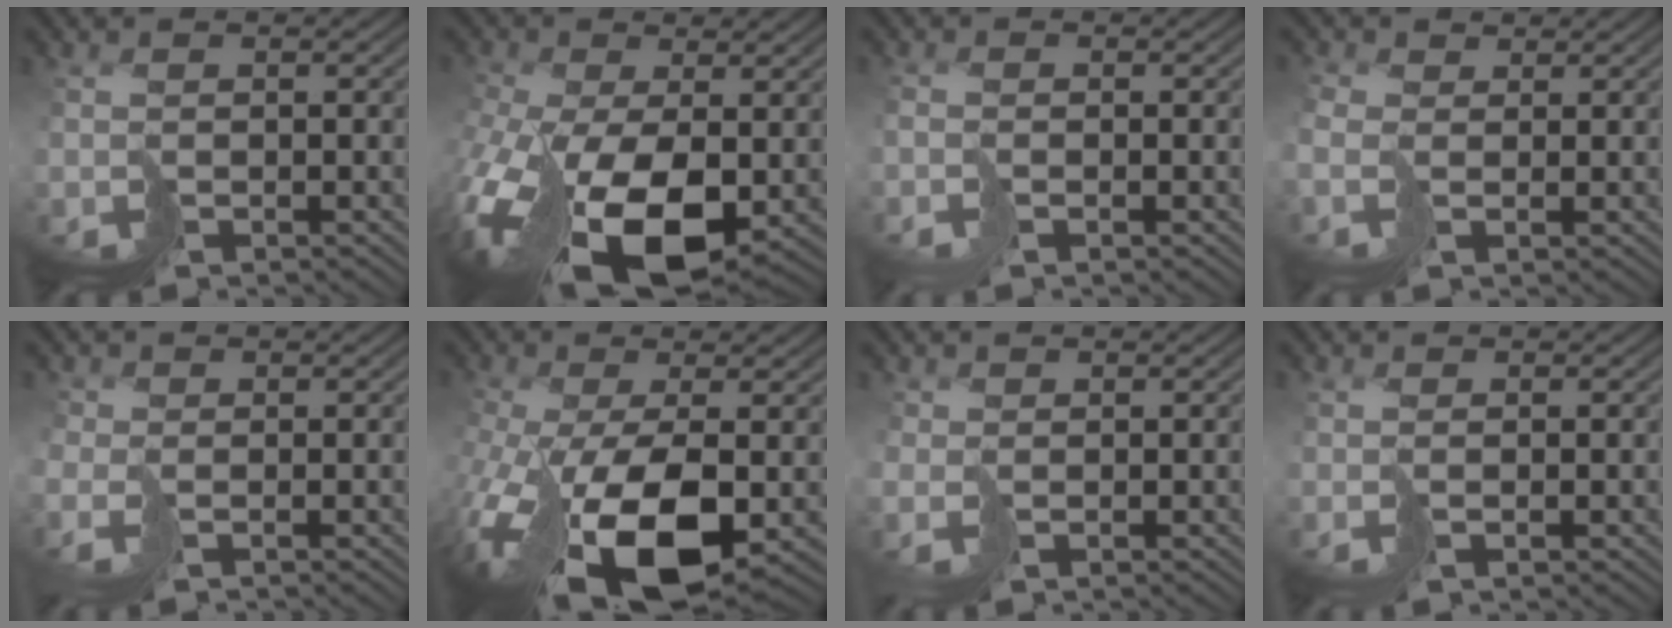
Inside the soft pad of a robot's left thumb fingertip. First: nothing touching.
{"total": 17.2, "force": [-6.0, 9.1, 13.3], "torque": [-0.309, -0.053, -0.079]}
{"total": 1.2, "force": [-0.7, 0.3, 0.9], "torque": [-0.024, -0.001, -0.020]}
{"total": 3.0, "force": [0.3, 2.0, 2.3], "torque": [-0.077, 0.004, -0.001]}
{"total": 2.0, "force": [-0.7, 1.2, 1.4], "torque": [-0.045, -0.004, -0.020]}
{"total": 16.8, "force": [-6.4, 7.4, 13.7], "torque": [-0.303, -0.048, -0.089]}
{"total": 1.1, "force": [0.2, 0.8, 0.7], "torque": [-0.027, -0.008, 0.004]}
{"total": 1.3, "force": [0.1, 0.1, 1.3], "torque": [-0.029, -0.003, 0.002]}